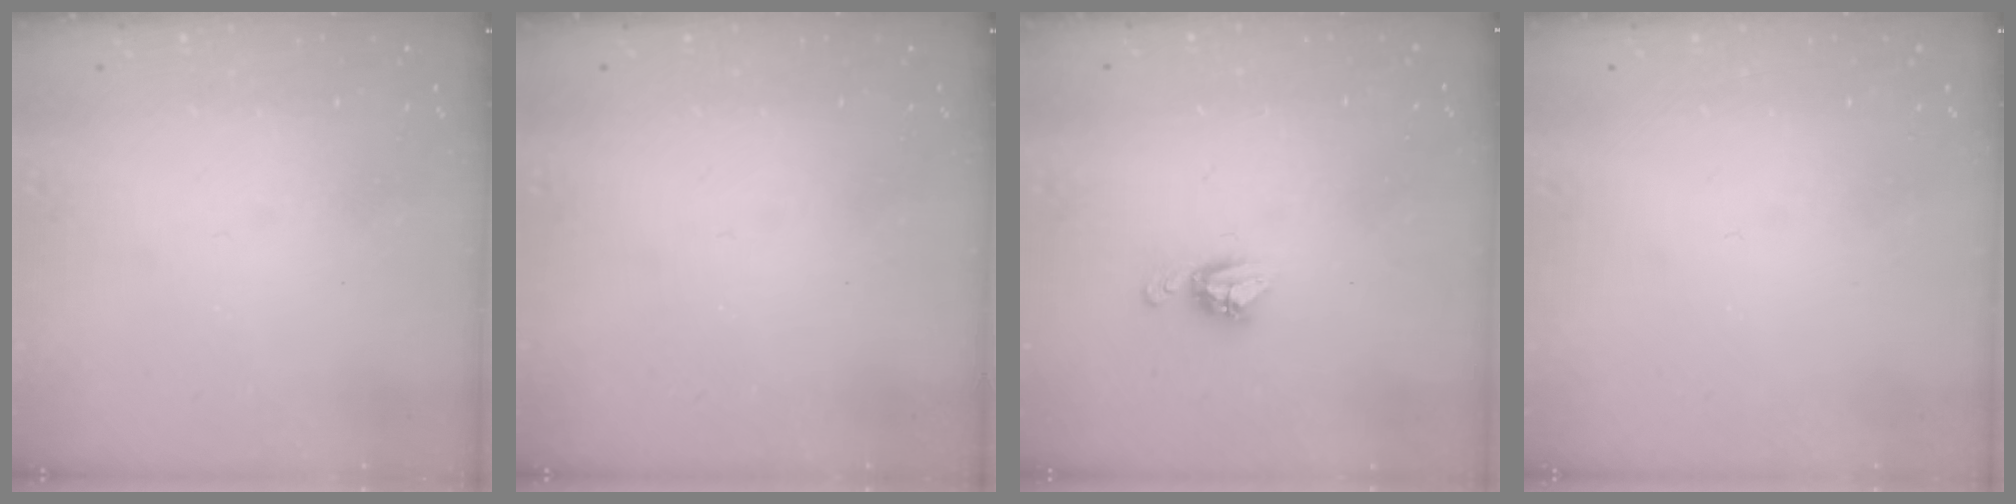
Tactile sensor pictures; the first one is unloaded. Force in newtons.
{"total": 0.0}
{"total": 5.8, "press": 5.8, "slide": 0.4}
{"total": 0.0}